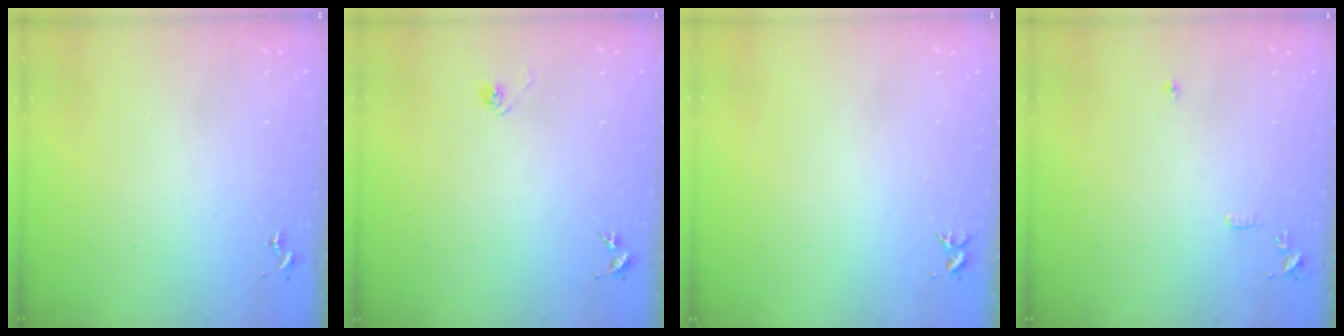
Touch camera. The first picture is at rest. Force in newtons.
{"total": 2.9, "press": 2.5, "slide": 1.5}
{"total": 3.3, "press": 3.3, "slide": 0.4}
{"total": 7.8, "press": 7.8, "slide": 0.8}